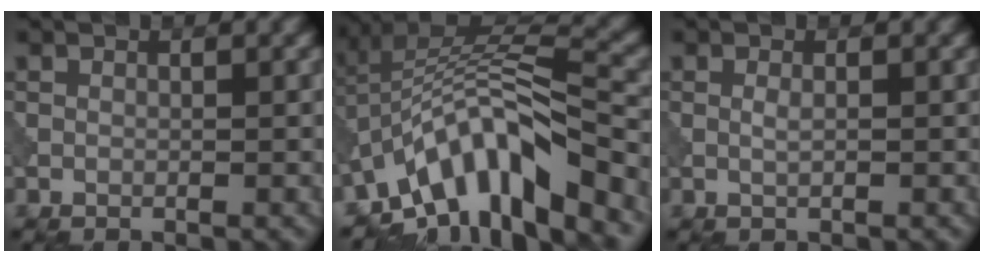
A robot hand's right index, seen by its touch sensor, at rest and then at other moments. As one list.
[{"total": 11.3, "force": [-6.4, 4.0, 8.4], "torque": [-0.134, 0.012, -0.125]}, {"total": 0.7, "force": [0.0, 0.2, 0.7], "torque": [-0.015, 0.000, 0.001]}]